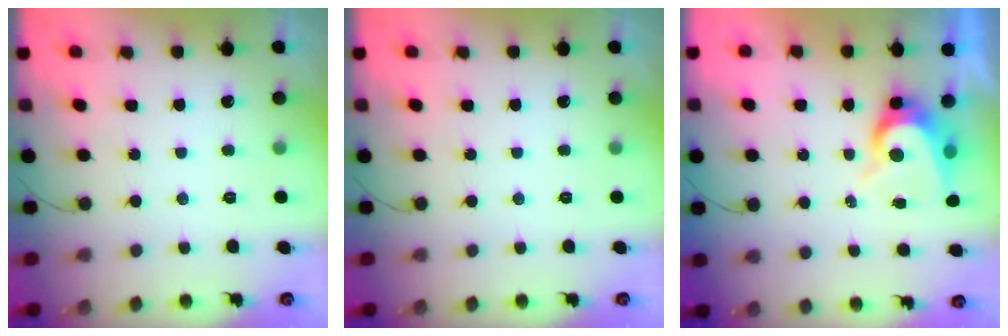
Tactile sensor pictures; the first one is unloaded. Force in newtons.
{"total": 0.0}
{"total": 8.9, "press": 8.9, "slide": 0.9}